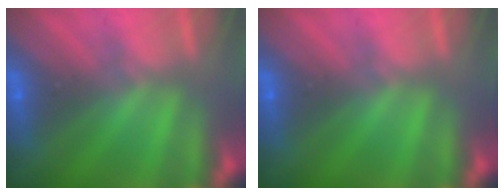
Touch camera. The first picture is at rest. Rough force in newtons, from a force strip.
{"total": 0.0}